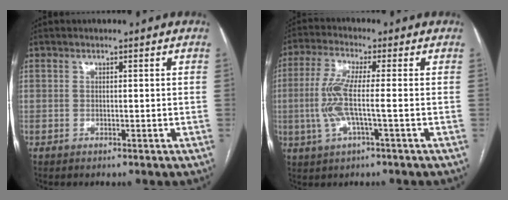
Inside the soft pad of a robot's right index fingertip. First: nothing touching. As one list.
[{"total": 7.6, "force": [-0.9, 0.8, 7.5], "torque": [-0.168, 0.006, -0.023]}]